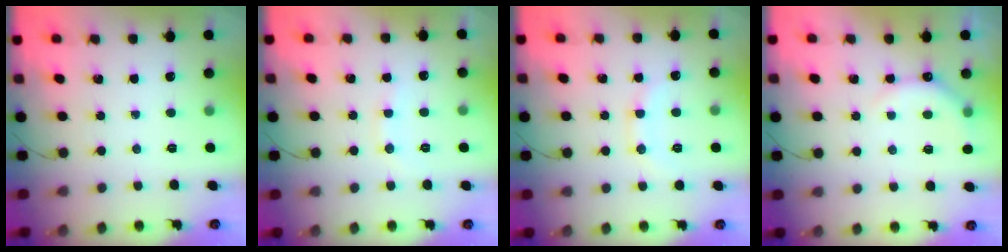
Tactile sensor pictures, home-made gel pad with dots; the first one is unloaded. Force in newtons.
{"total": 6.1, "press": 6.0, "slide": 1.5}
{"total": 8.8, "press": 8.7, "slide": 1.3}
{"total": 4.8, "press": 4.7, "slide": 0.8}